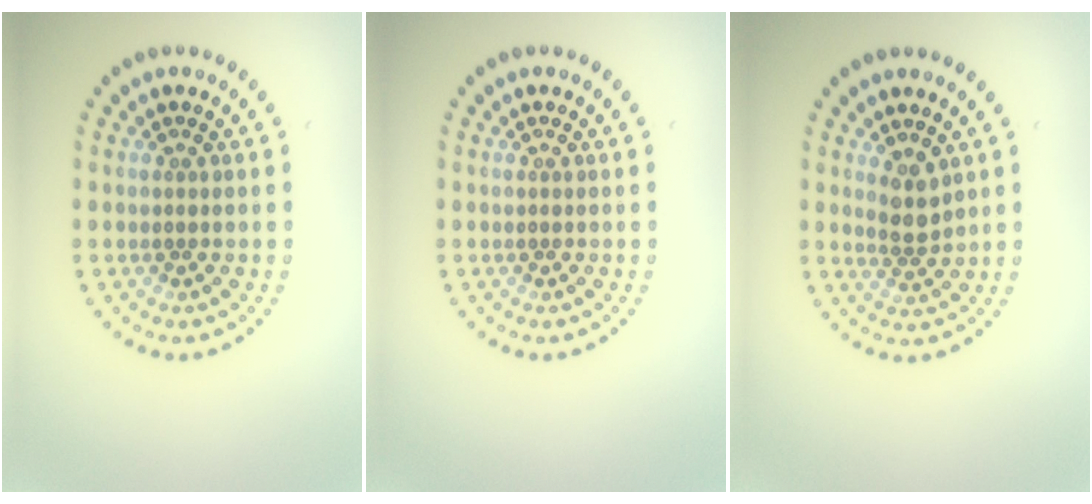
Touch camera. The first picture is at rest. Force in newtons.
{"total": 0.0}
{"total": 2.1, "press": 1.7, "slide": 1.2}